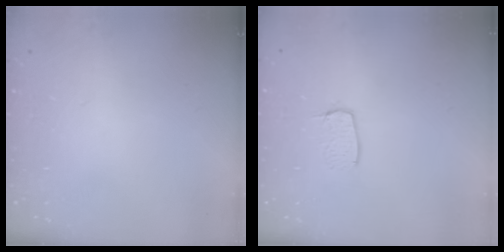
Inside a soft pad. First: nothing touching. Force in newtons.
{"total": 6.0, "press": 6.0, "slide": 0.5}